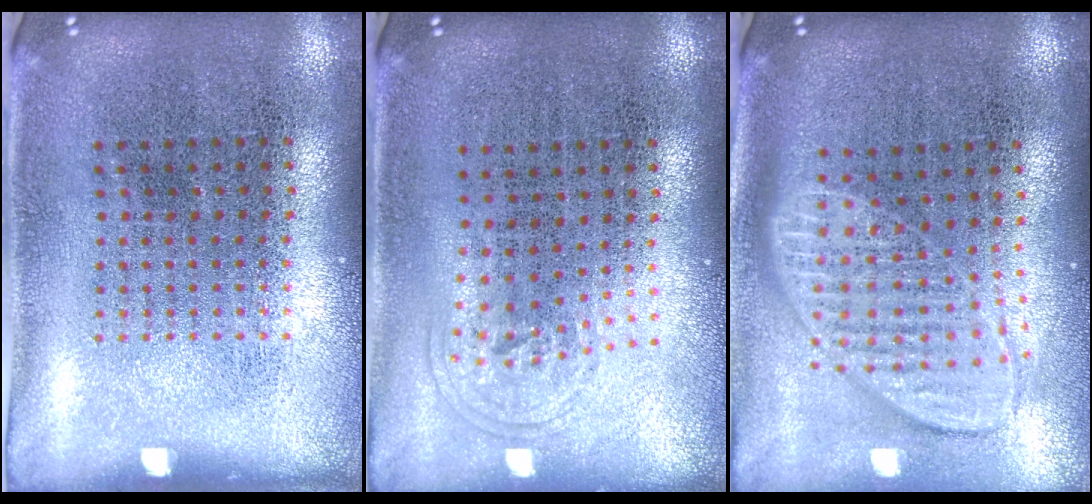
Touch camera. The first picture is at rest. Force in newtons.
{"total": 0.8, "press": 0.6, "slide": 0.6}
{"total": 1.9, "press": 1.5, "slide": 1.1}